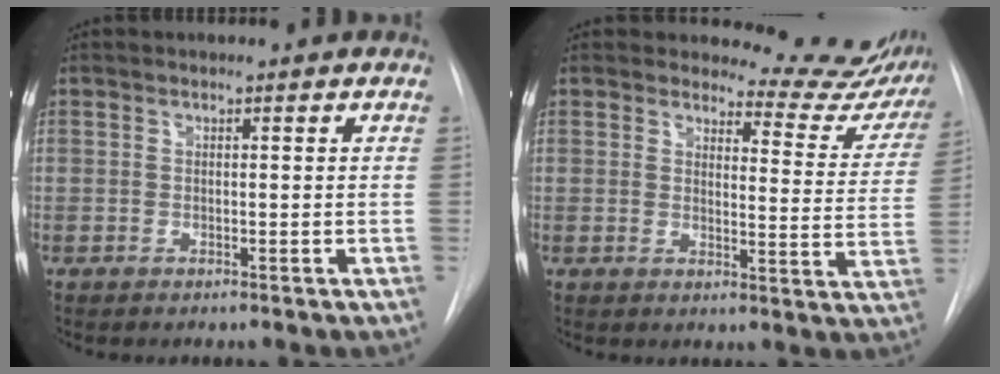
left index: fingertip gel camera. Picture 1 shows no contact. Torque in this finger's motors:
{"motor_torque": [0.99, -1.14, 0.07, -0.04]}